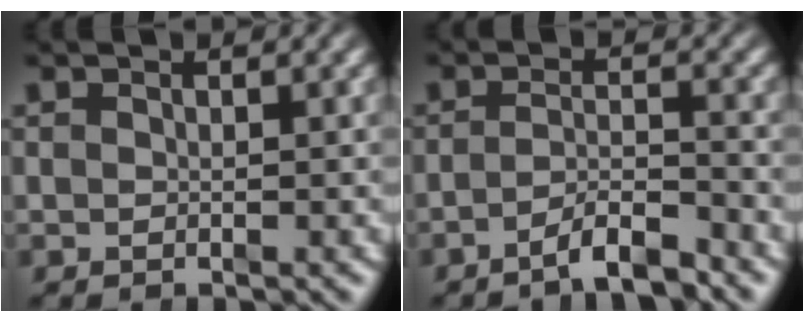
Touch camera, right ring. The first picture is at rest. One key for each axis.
{"total": 3.5, "fx": -3.0, "fy": 0.3, "fz": 1.8, "tx": -0.024, "ty": -0.012, "tz": -0.049}